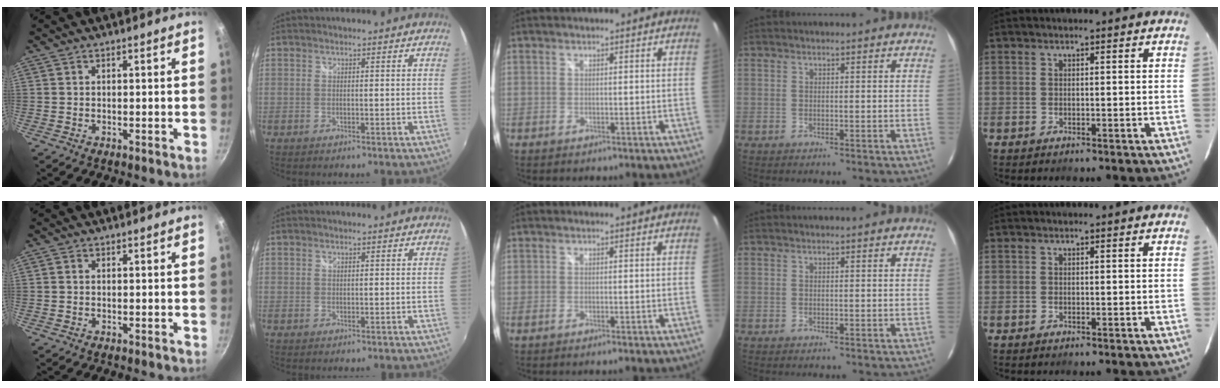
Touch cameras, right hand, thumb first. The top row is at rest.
{"thumb": {"total": 0.8, "force": [0.1, 0.6, 0.5], "torque": [-0.008, 0.004, 0.000]}, "middle": {"total": 0.7, "force": [-0.6, -0.2, 0.4], "torque": [-0.006, -0.001, -0.012]}}